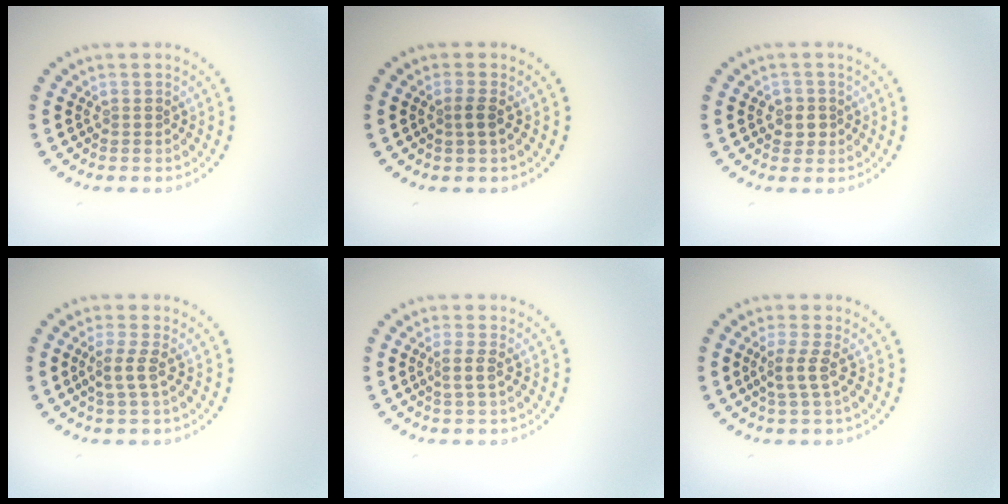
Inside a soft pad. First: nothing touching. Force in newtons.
{"total": 1.2, "press": 0.9, "slide": 0.7}
{"total": 1.7, "press": 1.5, "slide": 0.7}
{"total": 1.9, "press": 1.4, "slide": 1.2}
{"total": 1.5, "press": 1.1, "slide": 1.0}
{"total": 2.1, "press": 1.6, "slide": 1.4}